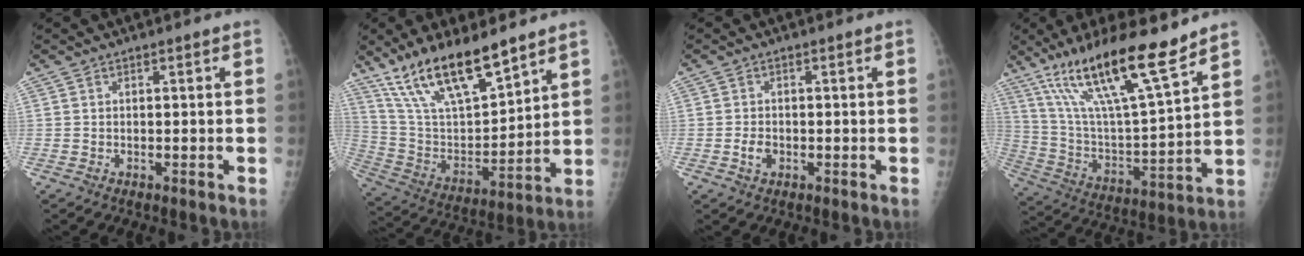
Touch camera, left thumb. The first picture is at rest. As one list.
[{"total": 18.7, "force": [13.6, 5.8, 11.6], "torque": [-0.180, -0.062, 0.262]}, {"total": 2.3, "force": [-0.6, 1.7, 1.4], "torque": [-0.021, 0.003, -0.011]}, {"total": 20.8, "force": [14.4, 3.0, 14.8], "torque": [-0.245, -0.062, 0.263]}]